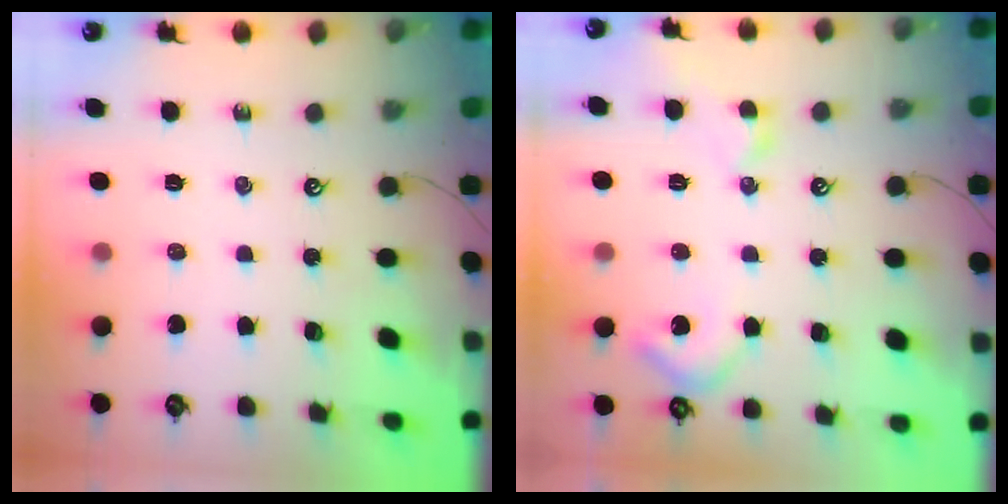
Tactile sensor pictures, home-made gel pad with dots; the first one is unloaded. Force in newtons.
{"total": 5.2, "press": 5.0, "slide": 1.1}